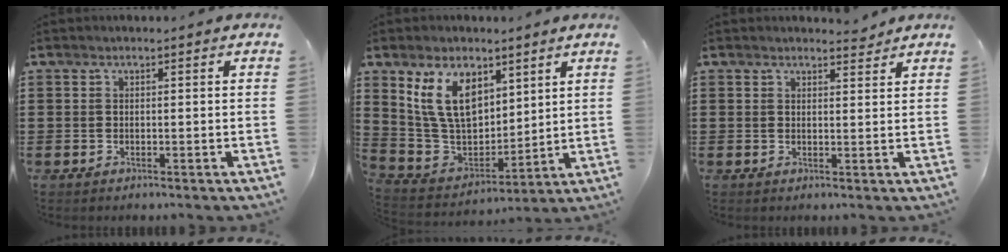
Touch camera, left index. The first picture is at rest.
{"total": 11.6, "force": [5.8, 7.2, 6.9], "torque": [-0.164, -0.001, 0.112]}
{"total": 2.4, "force": [2.3, 0.3, 0.4], "torque": [-0.007, -0.006, 0.042]}